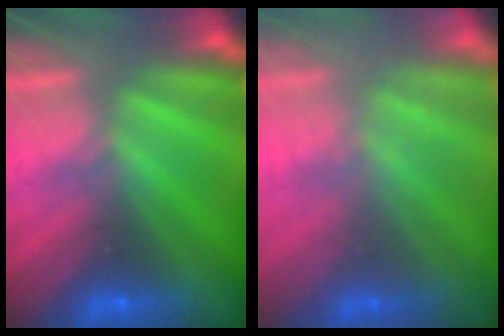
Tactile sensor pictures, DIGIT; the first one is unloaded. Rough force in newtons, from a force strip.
{"total": 2.1}